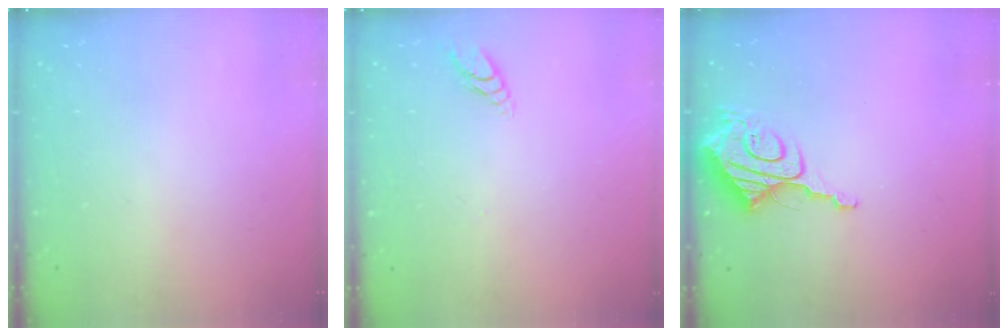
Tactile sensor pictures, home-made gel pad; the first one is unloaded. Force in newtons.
{"total": 4.0, "press": 4.0, "slide": 0.4}
{"total": 11.1, "press": 11.0, "slide": 1.1}